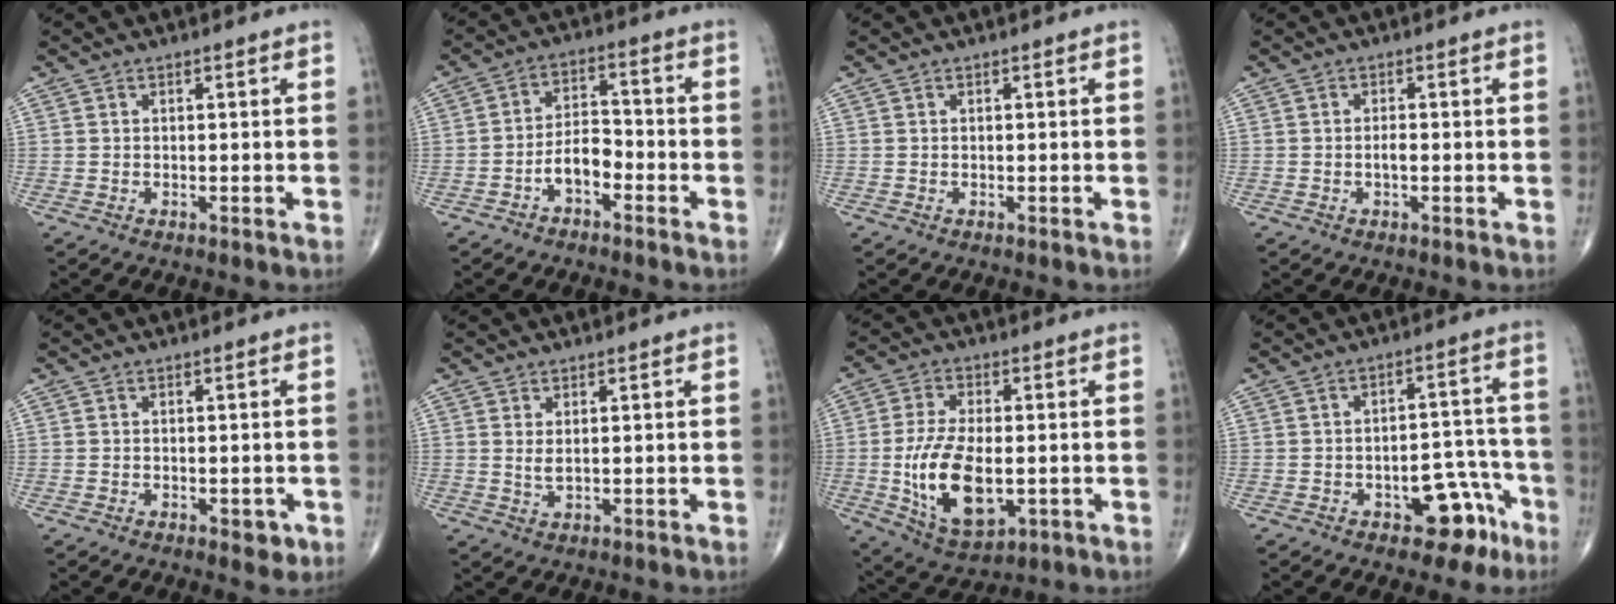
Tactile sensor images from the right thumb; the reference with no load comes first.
{"total": 5.9, "force": [-3.0, 3.2, 4.0], "torque": [-0.056, 0.036, -0.059]}
{"total": 0.0}
{"total": 1.4, "force": [-0.4, 0.6, 1.2], "torque": [-0.021, 0.001, -0.008]}
{"total": 3.4, "force": [-1.2, 1.8, 2.6], "torque": [-0.017, -0.001, -0.012]}
{"total": 1.8, "force": [0.5, 0.7, 1.6], "torque": [-0.033, -0.006, 0.015]}
{"total": 14.6, "force": [-2.2, 7.5, 12.4], "torque": [-0.233, -0.011, -0.025]}
{"total": 9.7, "force": [-5.2, 5.3, 6.2], "torque": [-0.045, 0.050, -0.065]}